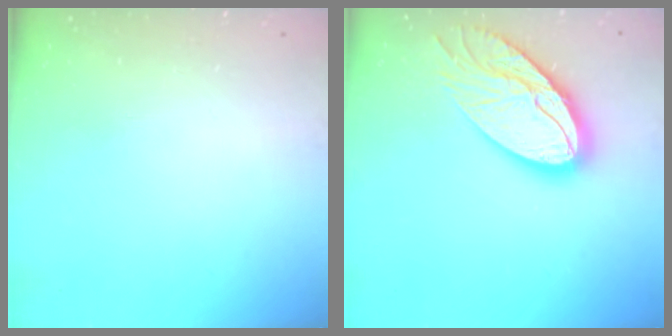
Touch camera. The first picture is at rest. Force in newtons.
{"total": 19.2, "press": 19.1, "slide": 1.5}